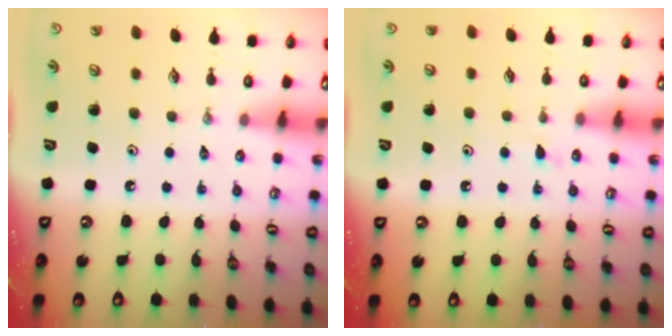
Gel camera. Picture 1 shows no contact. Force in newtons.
{"total": 6.0, "press": 6.0, "slide": 0.5}